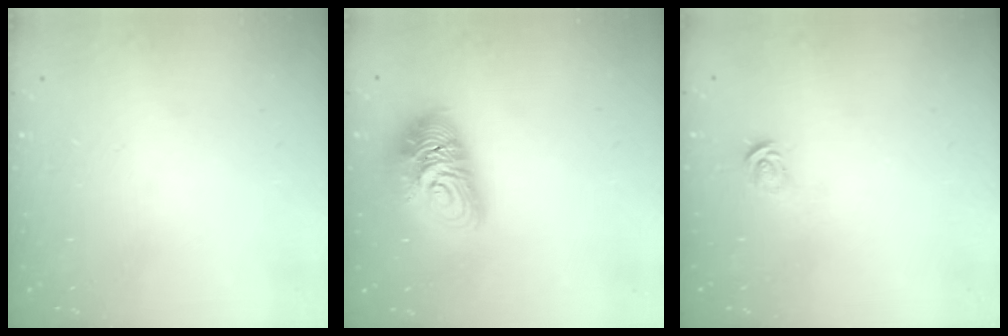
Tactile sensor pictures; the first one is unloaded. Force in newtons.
{"total": 13.6, "press": 13.6, "slide": 1.3}
{"total": 2.8, "press": 2.8, "slide": 0.2}